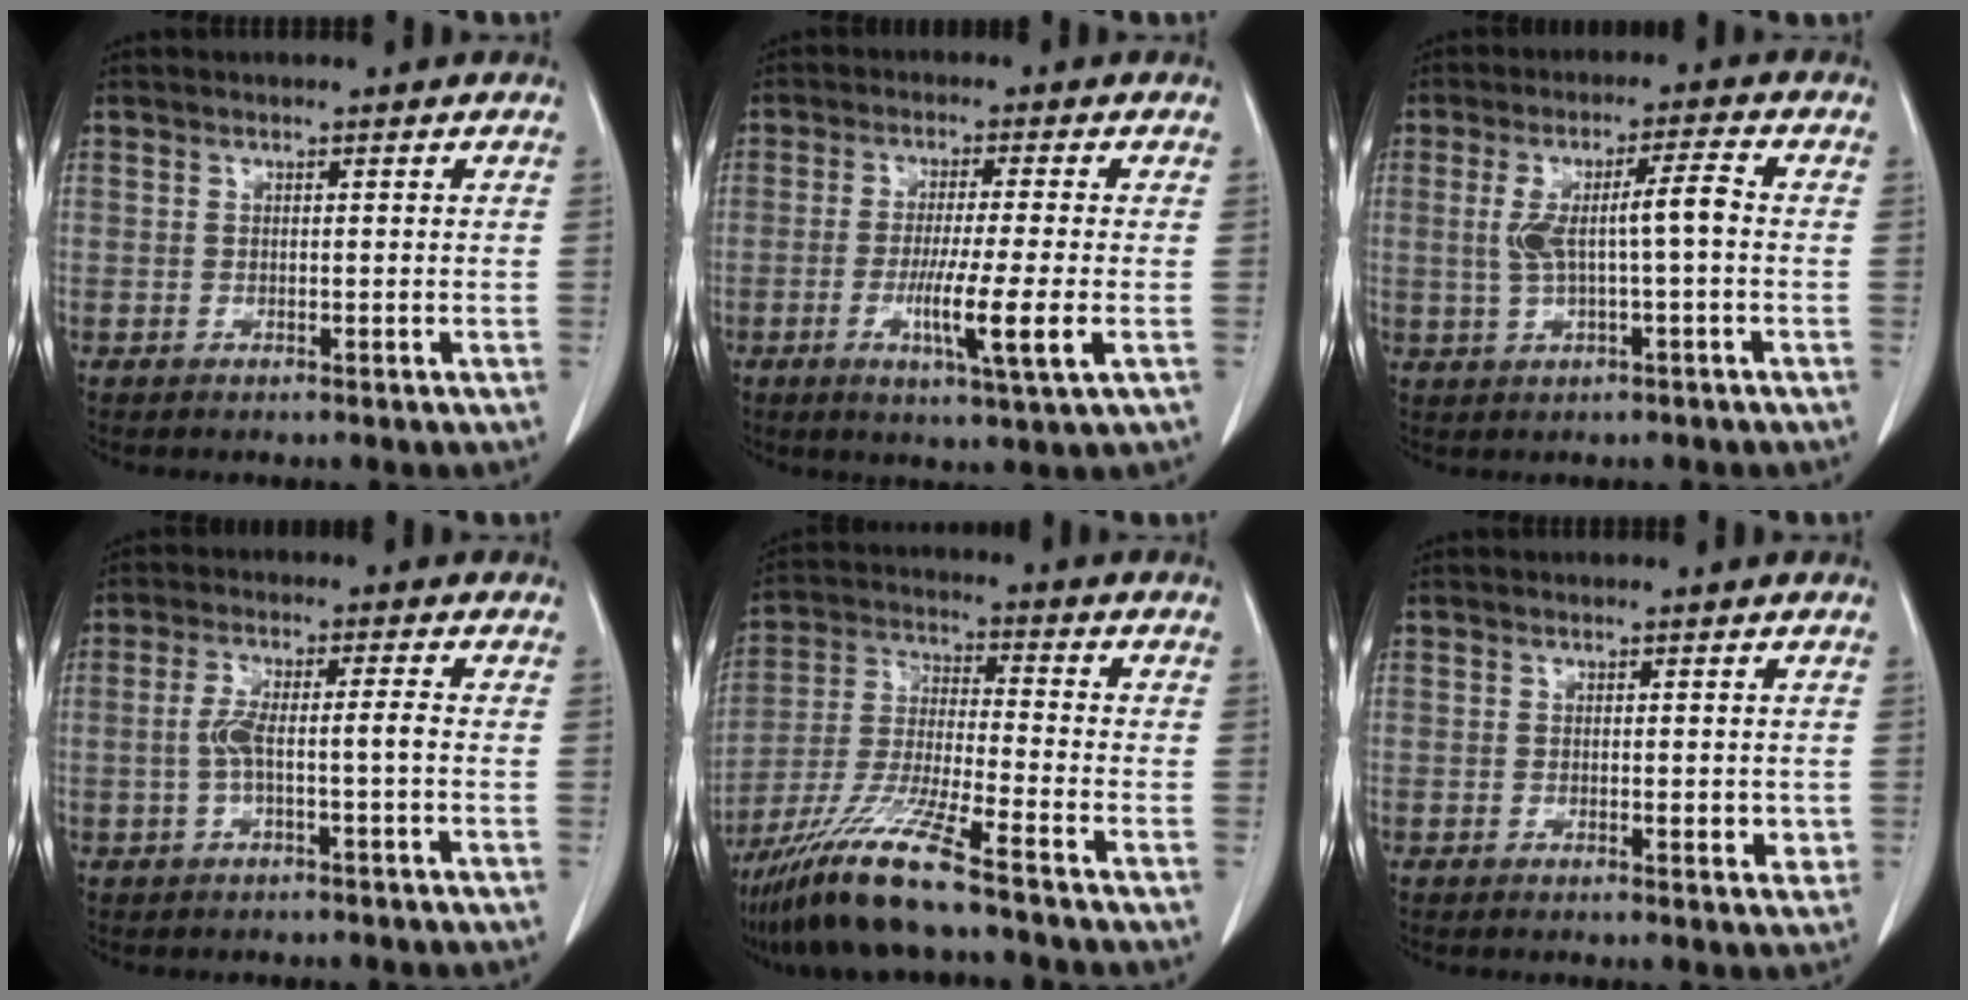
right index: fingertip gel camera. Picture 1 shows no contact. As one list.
[{"total": 8.7, "force": [-2.2, -0.6, 8.4], "torque": [-0.148, -0.024, -0.039]}, {"total": 6.9, "force": [0.1, 0.8, 6.9], "torque": [-0.133, 0.019, 0.005]}, {"total": 4.6, "force": [-0.9, 0.3, 4.5], "torque": [-0.094, 0.018, -0.011]}, {"total": 12.7, "force": [-9.4, -0.7, 8.5], "torque": [-0.176, -0.029, -0.180]}, {"total": 2.6, "force": [-0.2, 1.2, 2.3], "torque": [-0.026, -0.002, 0.001]}]